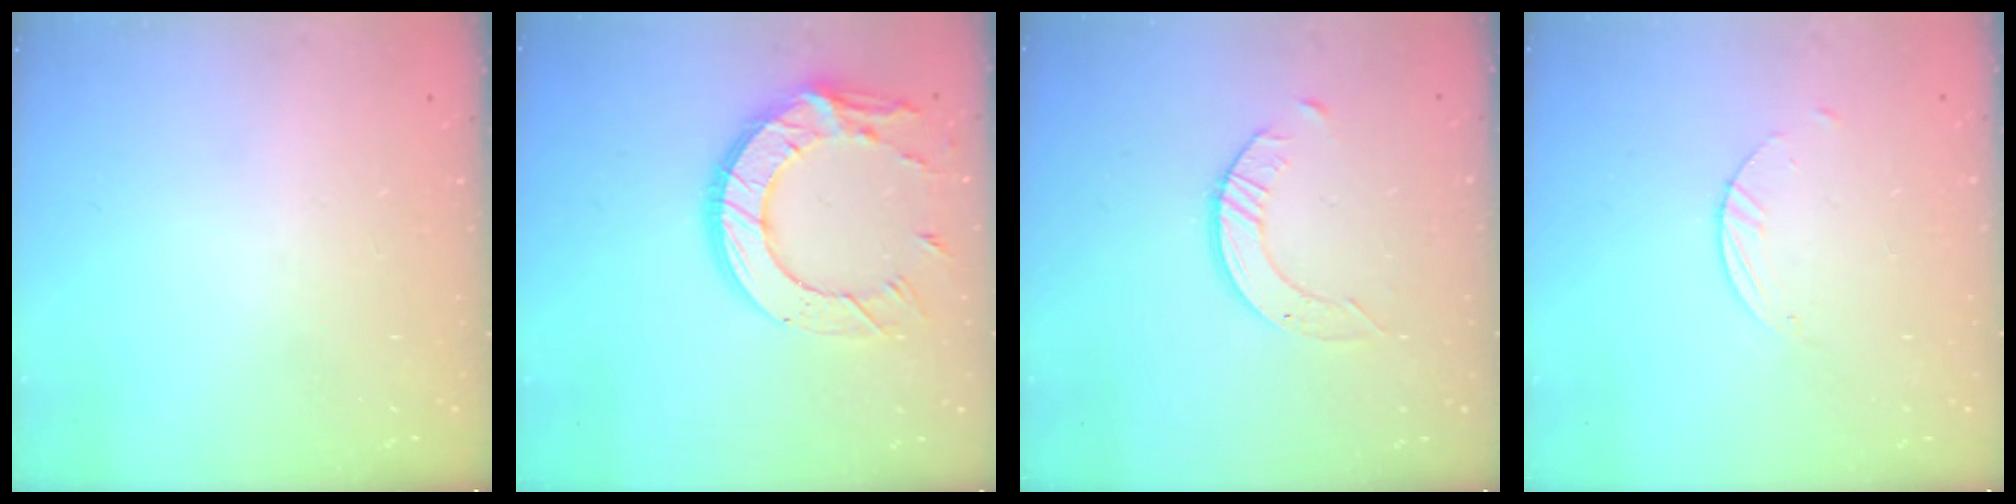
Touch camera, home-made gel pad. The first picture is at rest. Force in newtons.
{"total": 17.3, "press": 17.2, "slide": 1.3}
{"total": 3.5, "press": 3.5, "slide": 0.3}
{"total": 1.8, "press": 1.8, "slide": 0.1}